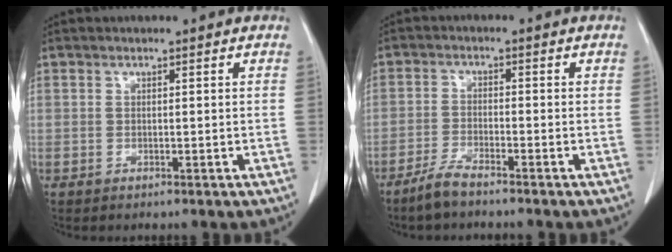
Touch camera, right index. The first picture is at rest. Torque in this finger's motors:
{"motor_torque": [0.19, -0.16, 0.03, 0.01]}